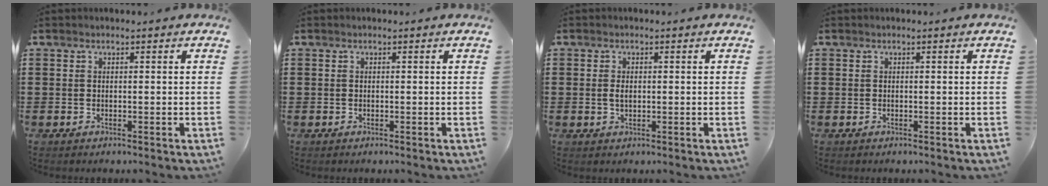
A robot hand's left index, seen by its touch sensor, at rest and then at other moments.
{"total": 0.0}
{"total": 1.5, "force": [0.0, 0.8, 1.3], "torque": [-0.028, 0.003, -0.001]}
{"total": 0.0}